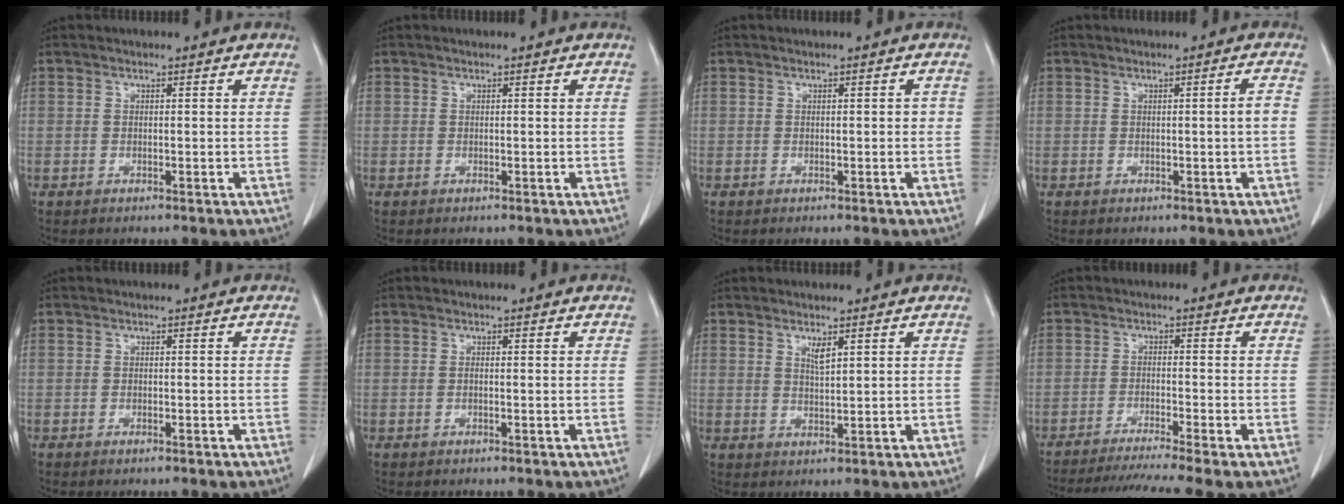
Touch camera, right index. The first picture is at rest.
{"total": 0.0}
{"total": 0.8, "force": [0.0, 0.4, 0.7], "torque": [-0.005, 0.003, 0.000]}
{"total": 1.6, "force": [-0.3, -0.3, 1.6], "torque": [-0.024, -0.001, -0.001]}
{"total": 0.6, "force": [-0.5, 0.1, 0.3], "torque": [-0.008, -0.001, -0.006]}
{"total": 0.0}
{"total": 1.9, "force": [1.2, 0.2, 1.5], "torque": [-0.032, -0.005, 0.026]}
{"total": 10.4, "force": [-8.8, -1.6, 5.4], "torque": [-0.072, -0.018, -0.137]}